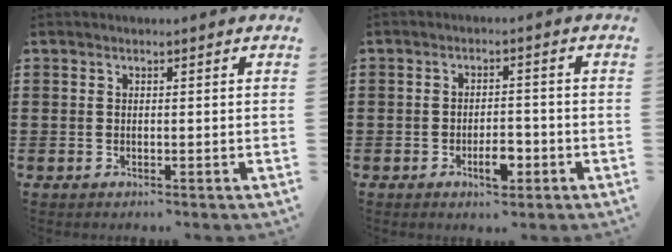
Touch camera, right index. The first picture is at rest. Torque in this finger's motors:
{"motor_torque": [0.76, 0.72, 0.11, 0.10]}